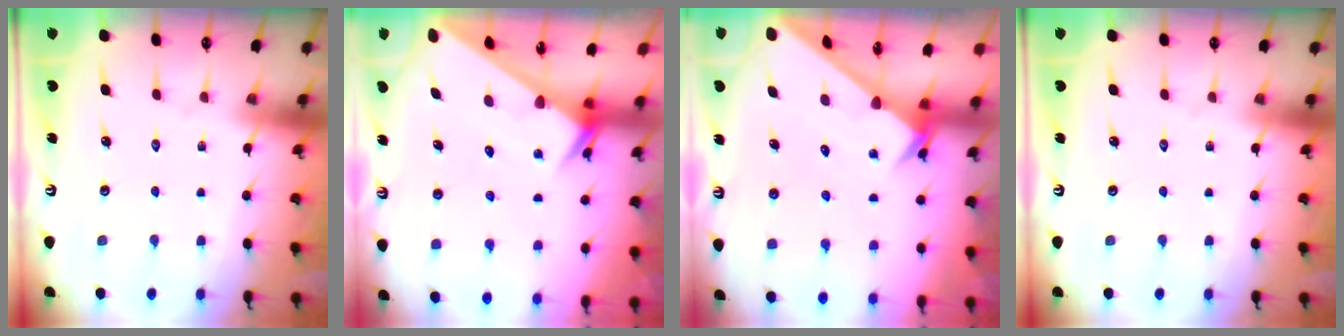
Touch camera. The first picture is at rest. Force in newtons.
{"total": 2.9, "press": 2.9, "slide": 0.1}
{"total": 2.9, "press": 2.9, "slide": 0.1}
{"total": 0.0}